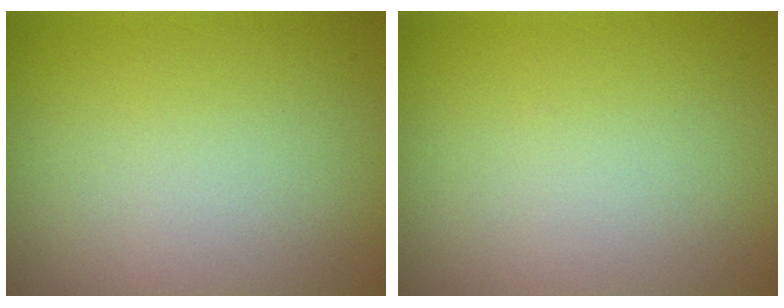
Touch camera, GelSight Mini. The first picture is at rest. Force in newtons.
{"total": 0.0}